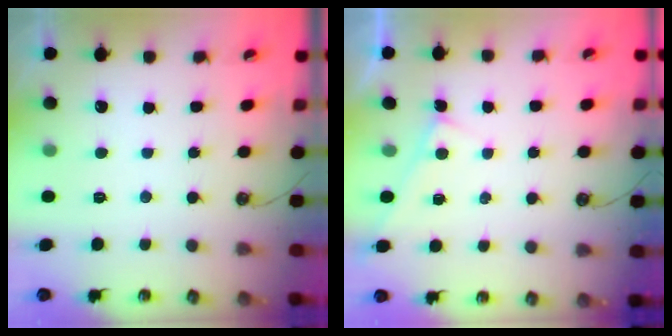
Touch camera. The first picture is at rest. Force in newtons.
{"total": 2.3, "press": 2.3, "slide": 0.1}